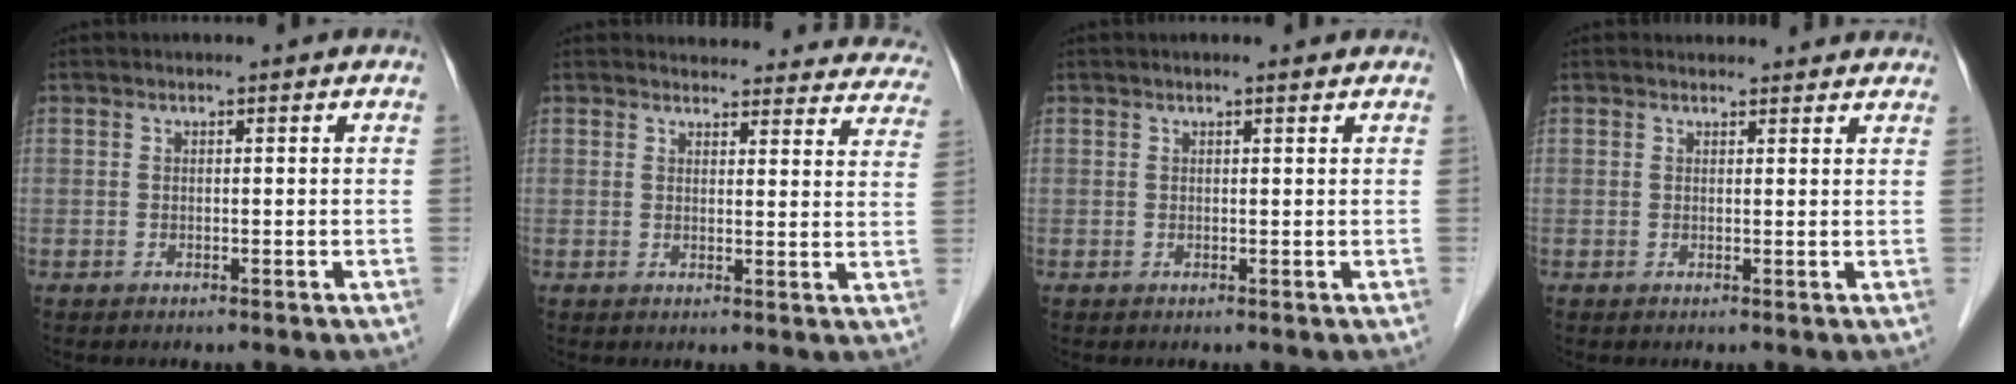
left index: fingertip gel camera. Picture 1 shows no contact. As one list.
[{"total": 20.1, "force": [19.1, 5.2, 3.4], "torque": [-0.018, -0.042, 0.196]}, {"total": 1.5, "force": [1.3, 0.0, 0.8], "torque": [-0.015, 0.011, 0.020]}, {"total": 5.6, "force": [5.4, 1.5, 0.8], "torque": [-0.001, 0.013, 0.049]}]